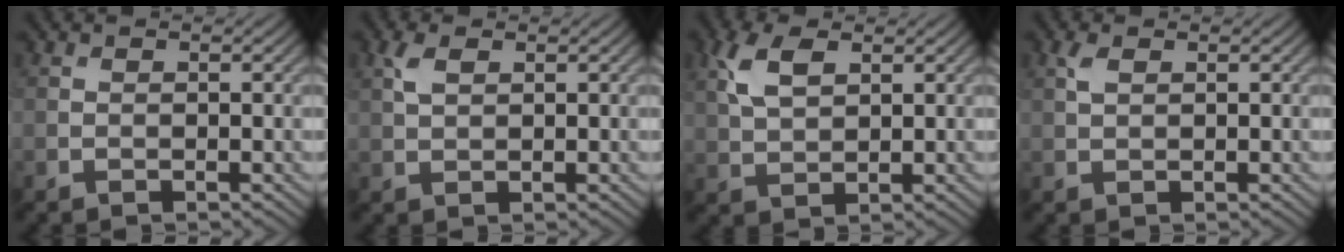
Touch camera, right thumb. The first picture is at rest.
{"total": 2.5, "force": [1.1, 1.3, 1.8], "torque": [-0.048, 0.005, 0.024]}
{"total": 5.3, "force": [2.3, 2.8, 3.9], "torque": [-0.100, 0.006, 0.047]}
{"total": 1.7, "force": [0.8, 0.8, 1.2], "torque": [-0.033, 0.005, 0.016]}